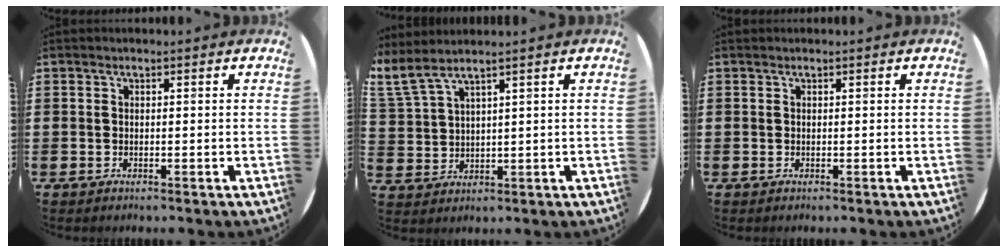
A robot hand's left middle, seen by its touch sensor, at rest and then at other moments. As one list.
[{"total": 3.4, "force": [2.7, 0.4, 2.0], "torque": [-0.048, -0.007, 0.047]}, {"total": 0.0}]